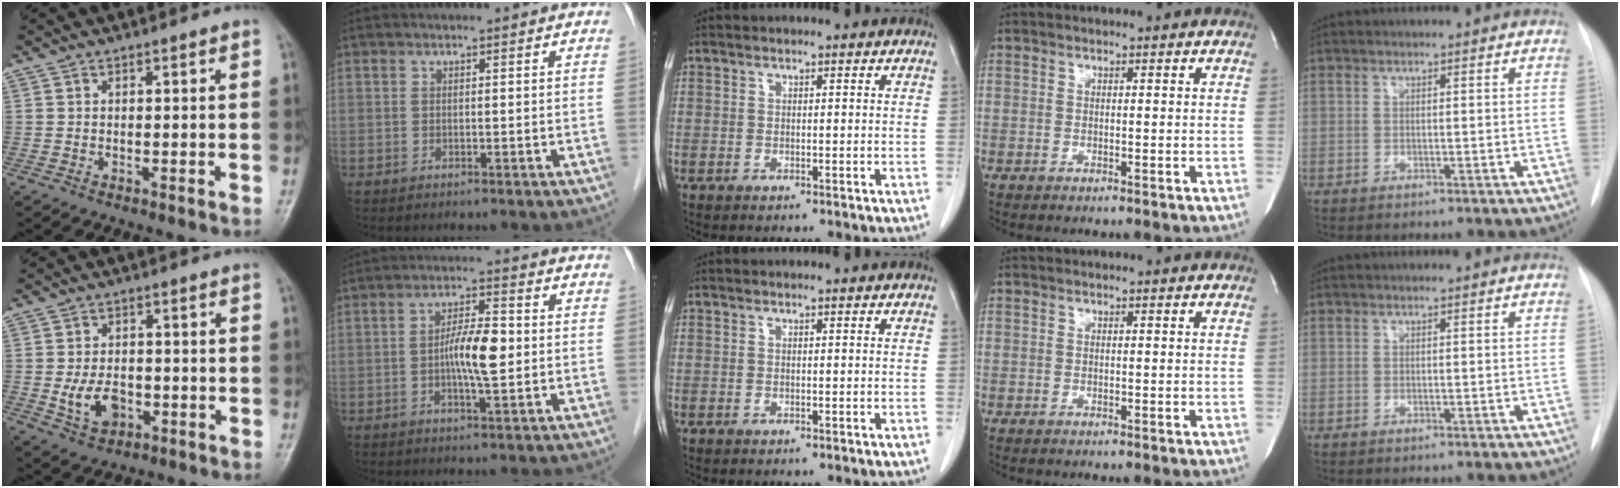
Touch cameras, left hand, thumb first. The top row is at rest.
{"thumb": {"total": 6.6, "force": [-1.7, 4.5, 4.5], "torque": [-0.065, 0.006, -0.024]}, "index": {"total": 6.4, "force": [-0.6, 1.3, 6.2], "torque": [-0.116, 0.003, -0.013]}}